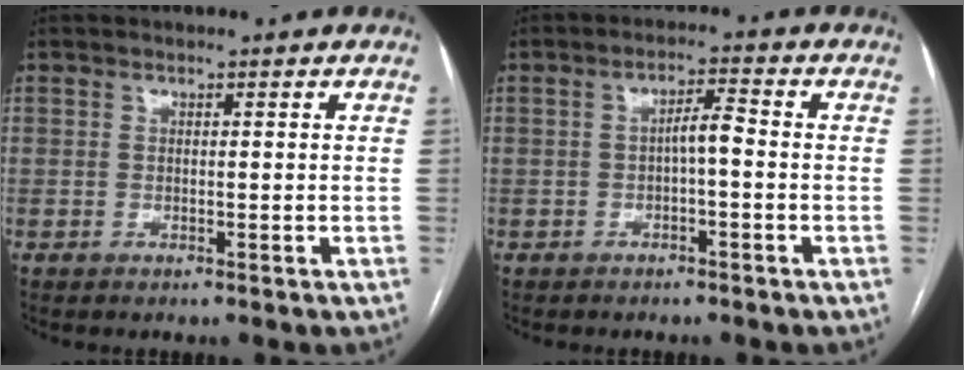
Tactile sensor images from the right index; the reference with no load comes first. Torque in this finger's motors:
{"motor_torque": [0.56, -0.23, 0.33, 0.06]}